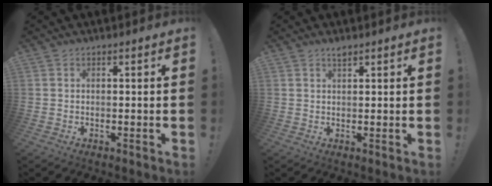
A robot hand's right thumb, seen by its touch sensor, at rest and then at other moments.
{"total": 2.0, "force": [1.8, 0.3, 0.8], "torque": [-0.003, -0.010, 0.029]}